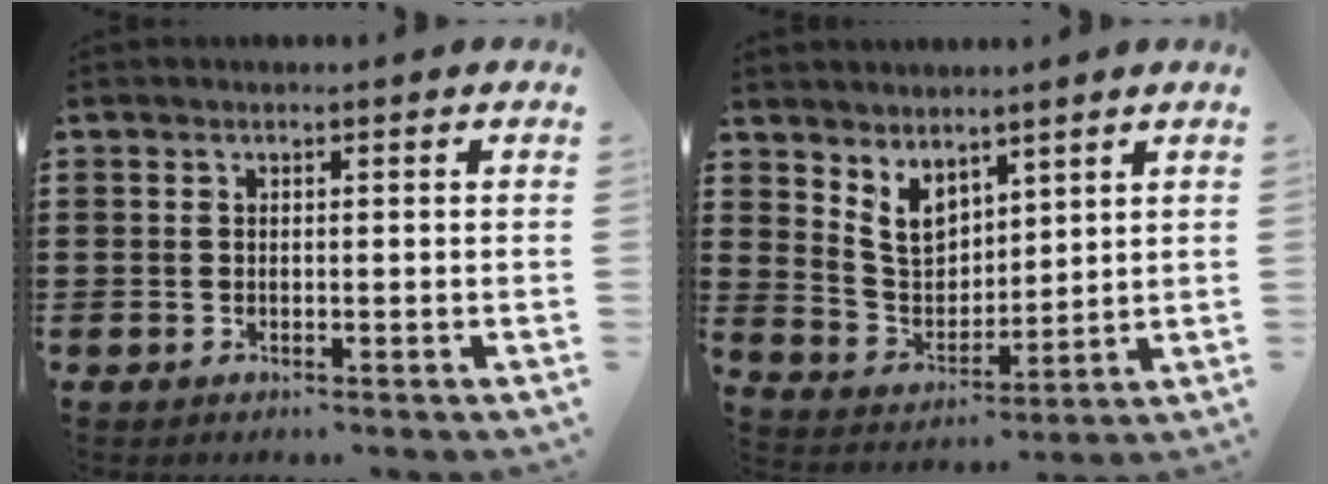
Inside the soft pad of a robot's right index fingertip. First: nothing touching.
{"total": 5.9, "force": [4.0, 3.8, 2.3], "torque": [-0.066, -0.006, 0.076]}